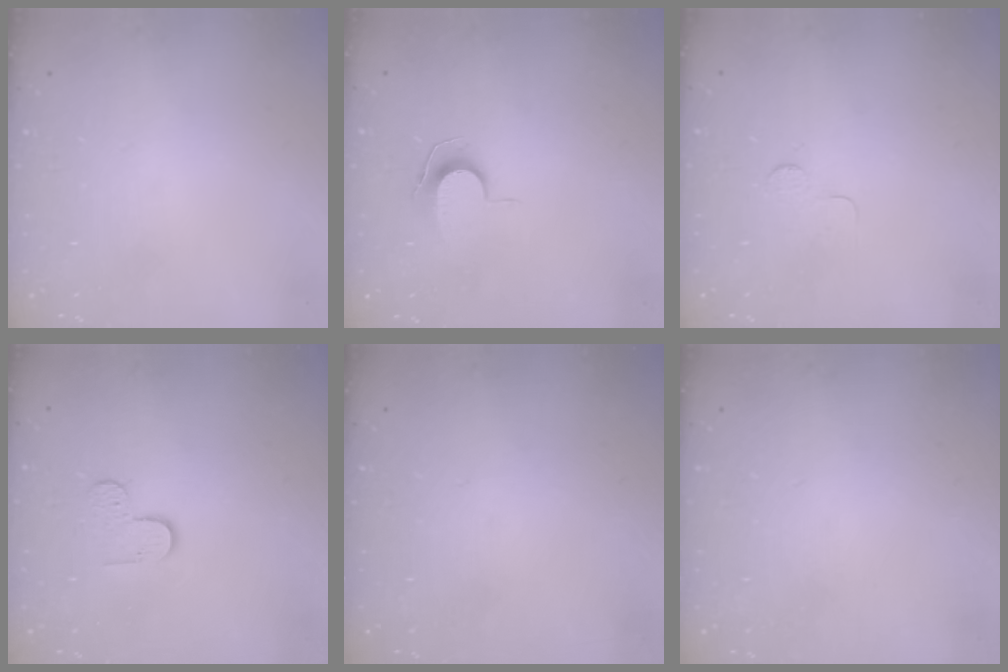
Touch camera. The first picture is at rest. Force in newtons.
{"total": 7.0, "press": 7.0, "slide": 0.6}
{"total": 3.0, "press": 2.9, "slide": 0.3}
{"total": 3.8, "press": 3.8, "slide": 0.4}
{"total": 0.0}
{"total": 0.0}